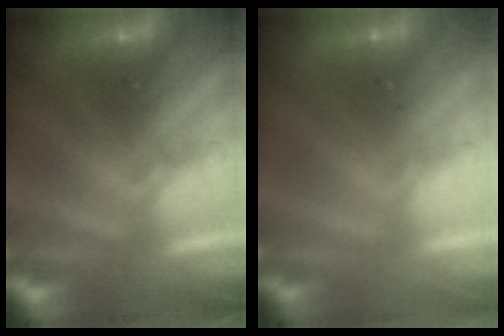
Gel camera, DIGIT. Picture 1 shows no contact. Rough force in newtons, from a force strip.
{"total": 2.8}